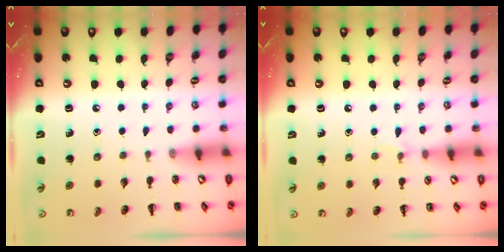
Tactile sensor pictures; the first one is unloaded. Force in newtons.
{"total": 4.7, "press": 4.4, "slide": 1.6}